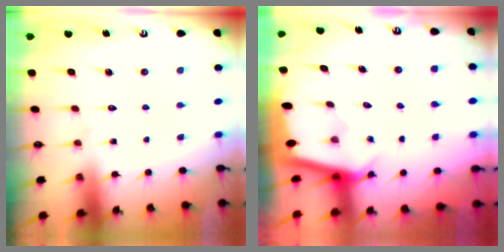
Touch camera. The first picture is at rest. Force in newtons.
{"total": 2.3, "press": 2.3, "slide": 0.2}